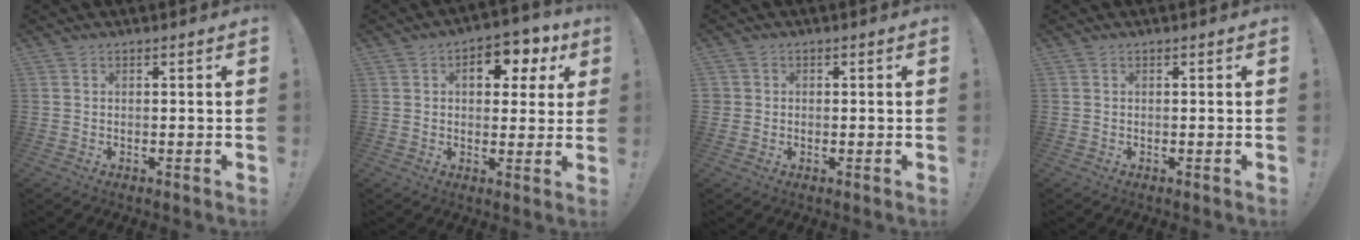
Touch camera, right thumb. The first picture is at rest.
{"total": 9.3, "force": [3.1, 5.9, 6.5], "torque": [-0.081, -0.008, 0.050]}
{"total": 1.9, "force": [0.1, 1.9, 0.3], "torque": [-0.003, 0.006, 0.002]}
{"total": 0.0}